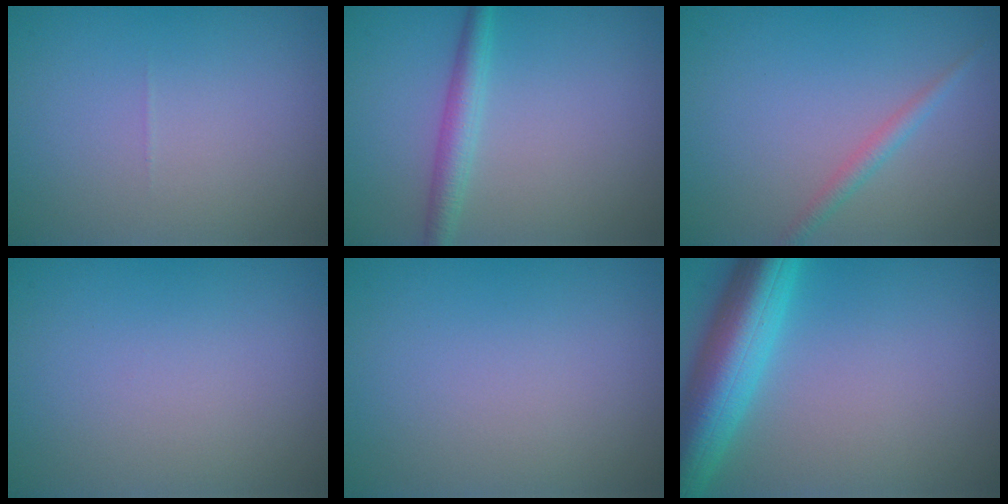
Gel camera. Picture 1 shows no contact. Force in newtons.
{"total": 2.4, "press": 2.4, "slide": 0.1}
{"total": 1.4, "press": 1.4, "slide": 0.1}
{"total": 0.0}
{"total": 0.0}
{"total": 8.3, "press": 8.2, "slide": 0.4}